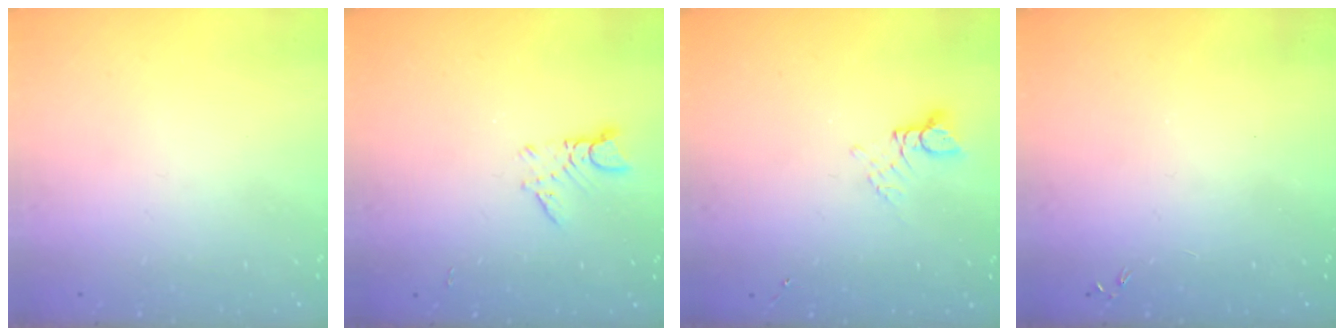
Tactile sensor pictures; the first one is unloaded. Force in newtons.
{"total": 2.7, "press": 2.7, "slide": 0.3}
{"total": 2.9, "press": 2.8, "slide": 0.4}
{"total": 0.0}